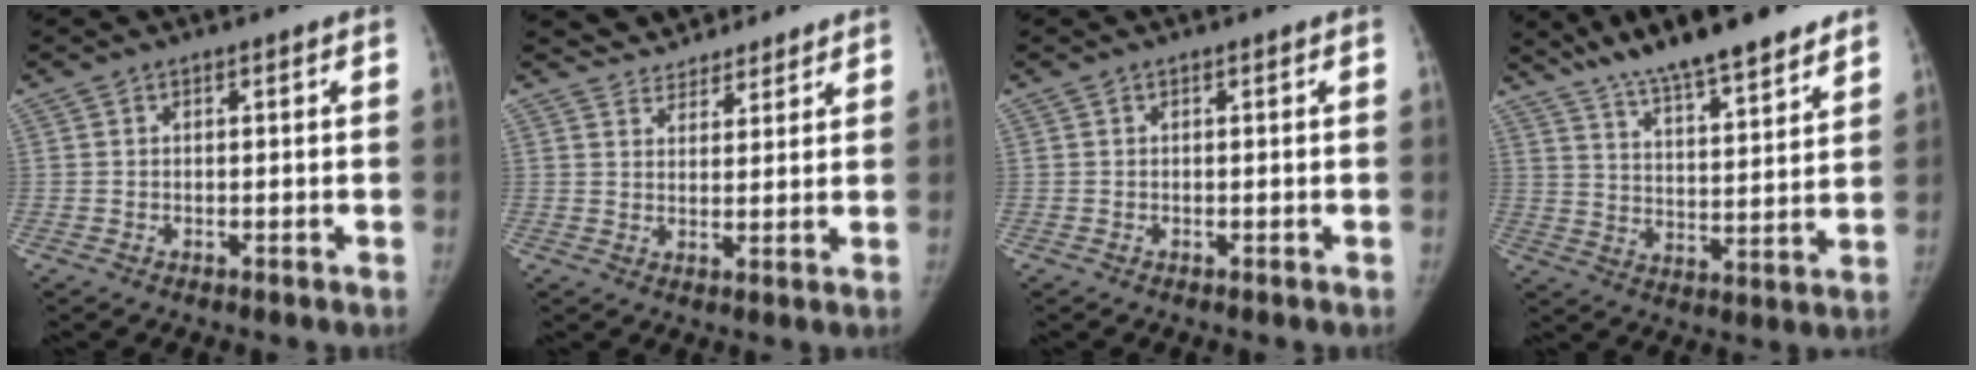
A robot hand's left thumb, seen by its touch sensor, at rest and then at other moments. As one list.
[{"total": 6.9, "force": [6.3, 2.8, 0.3], "torque": [0.021, -0.022, 0.100]}, {"total": 0.0}, {"total": 19.7, "force": [15.3, 3.9, 11.7], "torque": [-0.162, -0.057, 0.244]}]